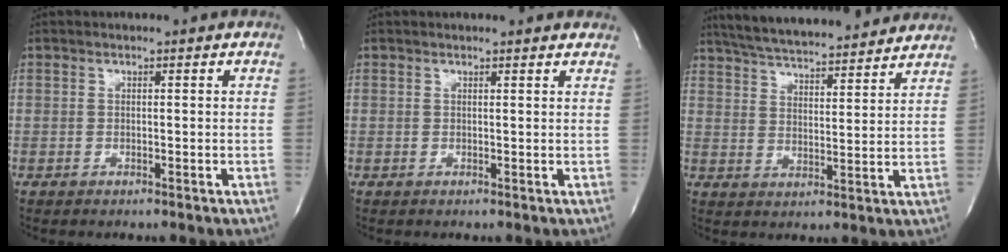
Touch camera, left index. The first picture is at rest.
{"total": 6.4, "force": [6.1, 0.7, 1.9], "torque": [-0.026, 0.005, 0.051]}
{"total": 19.5, "force": [17.7, 2.6, 7.8], "torque": [-0.133, 0.025, 0.254]}